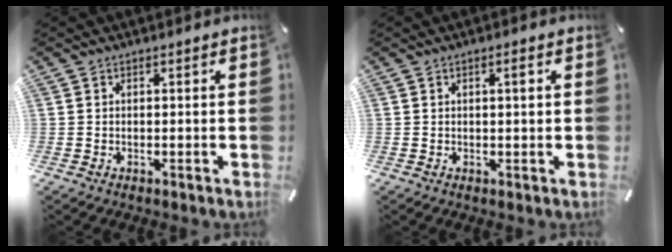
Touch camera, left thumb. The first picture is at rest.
{"total": 1.6, "force": [0.5, 0.3, 1.5], "torque": [-0.021, -0.002, 0.005]}